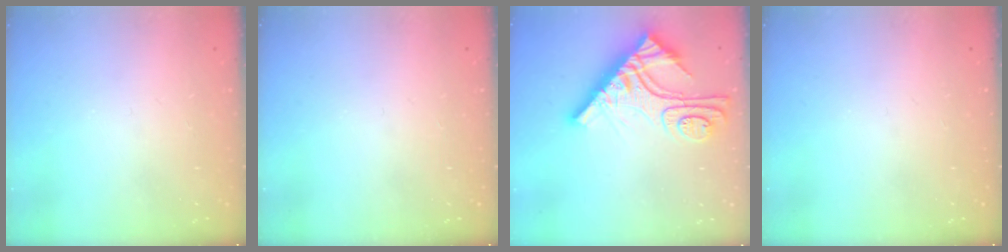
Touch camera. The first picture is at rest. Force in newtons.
{"total": 0.0}
{"total": 15.2, "press": 15.1, "slide": 1.4}
{"total": 0.0}